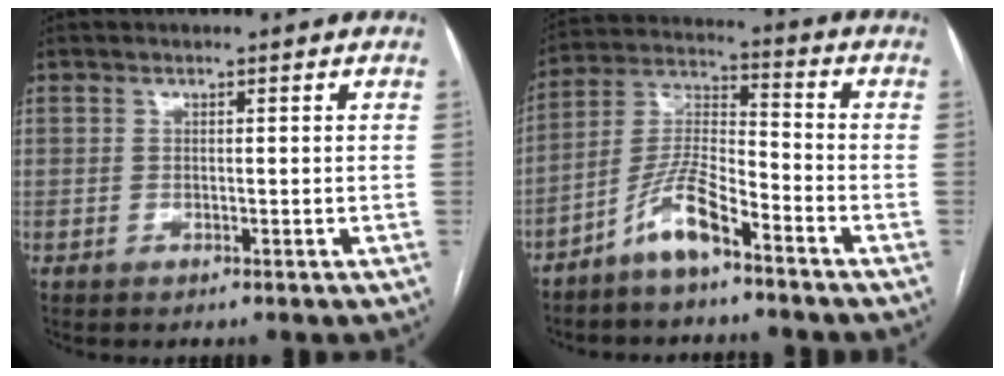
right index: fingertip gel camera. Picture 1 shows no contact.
{"total": 8.5, "force": [-5.8, 1.6, 6.0], "torque": [-0.132, 0.004, -0.117]}